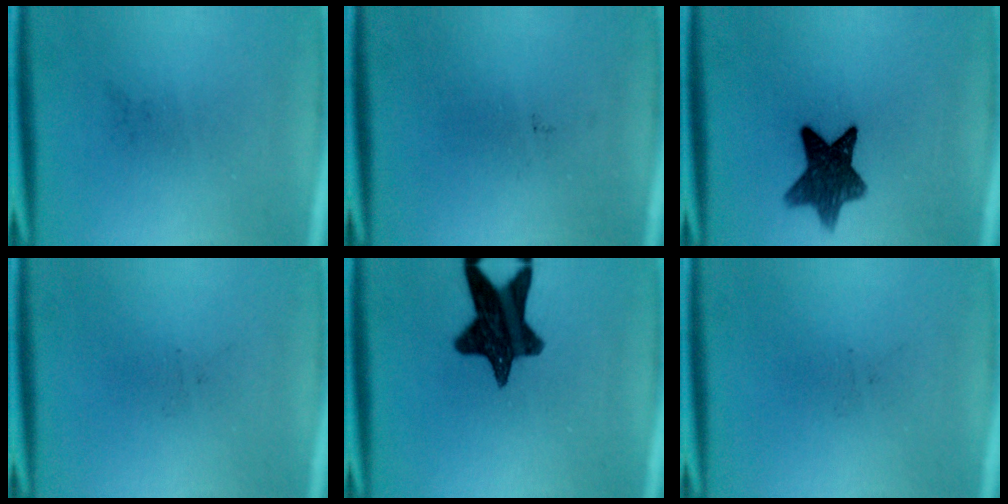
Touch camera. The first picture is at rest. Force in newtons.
{"total": 0.0}
{"total": 9.8}
{"total": 0.0}
{"total": 13.6}
{"total": 0.0}